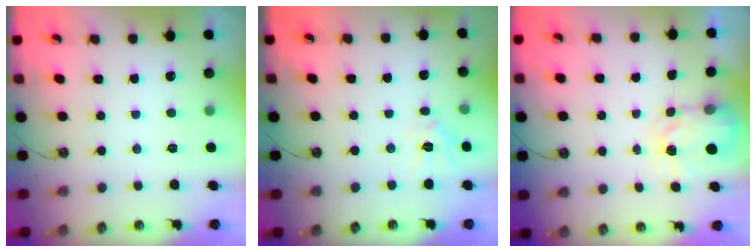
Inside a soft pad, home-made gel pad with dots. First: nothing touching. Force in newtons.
{"total": 7.8, "press": 7.7, "slide": 0.5}
{"total": 3.5, "press": 3.5, "slide": 0.6}